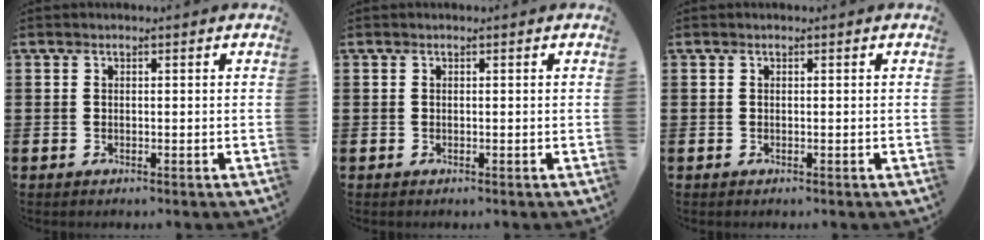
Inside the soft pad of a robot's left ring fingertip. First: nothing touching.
{"total": 0.0}
{"total": 0.0}